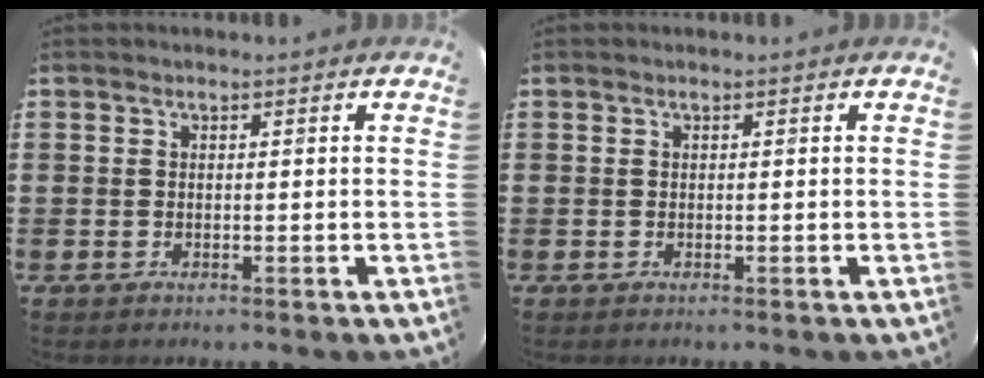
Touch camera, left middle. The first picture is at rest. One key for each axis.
{"total": 0.0}